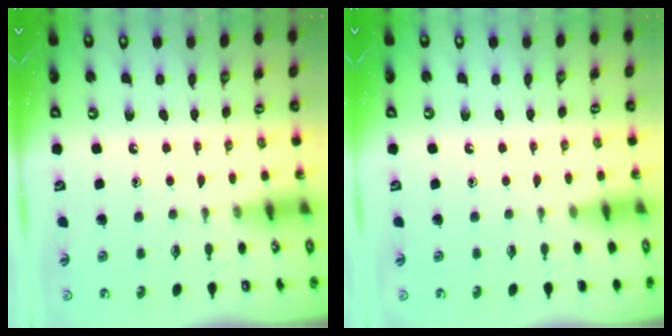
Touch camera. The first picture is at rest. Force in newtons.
{"total": 0.0}